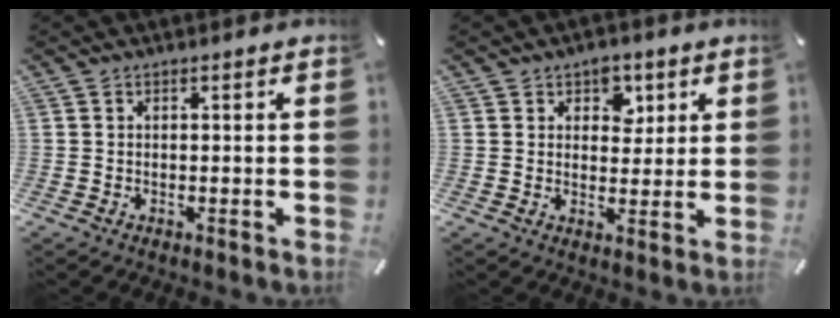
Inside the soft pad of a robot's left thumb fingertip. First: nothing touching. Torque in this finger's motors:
{"motor_torque": [0.63, 0.62, 0.38, -0.44, 0.12]}